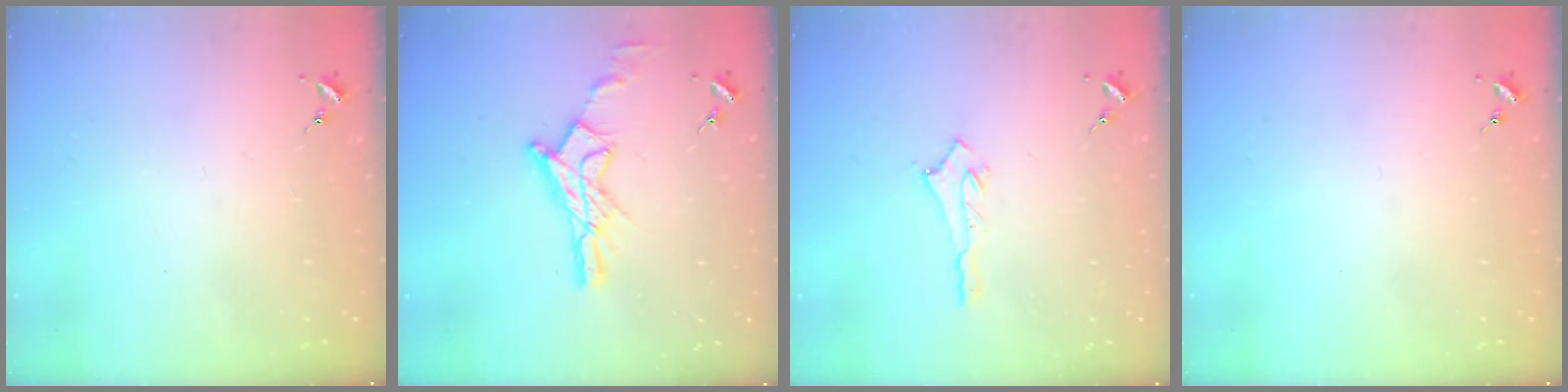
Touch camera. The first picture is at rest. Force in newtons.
{"total": 13.3, "press": 13.3, "slide": 1.0}
{"total": 3.1, "press": 3.1, "slide": 0.0}
{"total": 0.0}